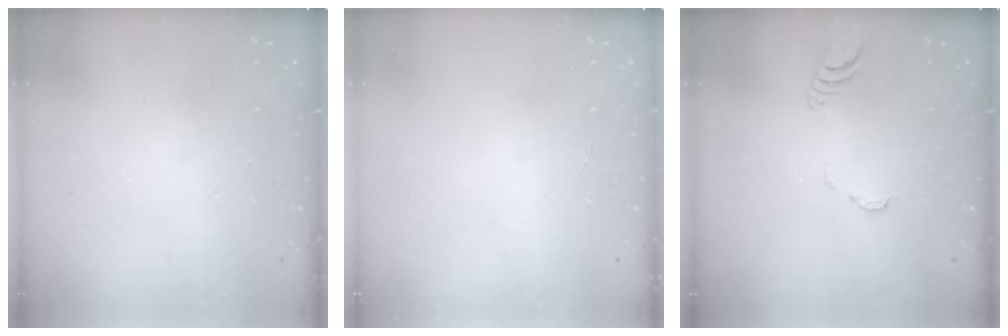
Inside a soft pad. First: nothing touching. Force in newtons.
{"total": 3.5, "press": 3.5, "slide": 0.3}
{"total": 3.4, "press": 3.4, "slide": 0.3}